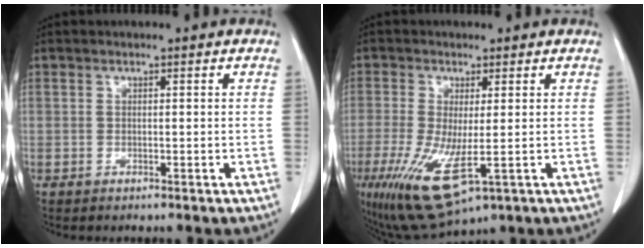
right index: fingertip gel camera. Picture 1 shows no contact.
{"total": 10.7, "force": [-3.4, 2.9, 9.8], "torque": [-0.190, -0.034, -0.046]}